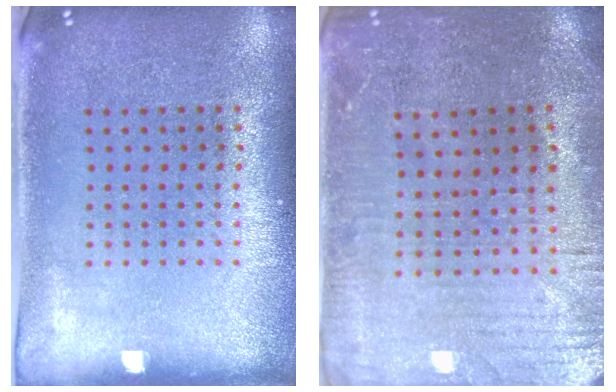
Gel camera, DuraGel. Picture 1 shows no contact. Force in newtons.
{"total": 1.1, "press": 1.0, "slide": 0.4}